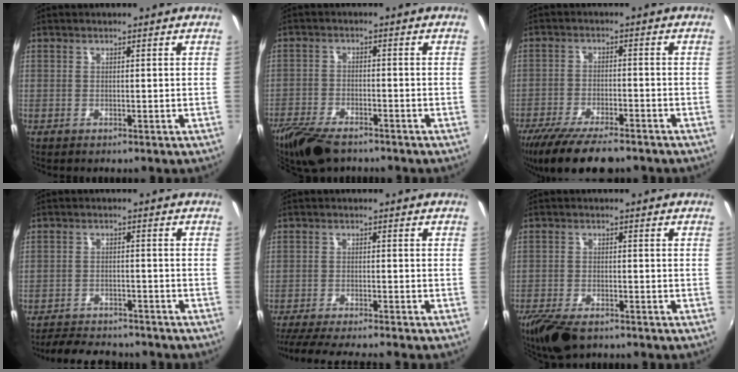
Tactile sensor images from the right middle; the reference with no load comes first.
{"total": 10.8, "force": [-8.5, 3.7, 5.5], "torque": [-0.136, -0.029, -0.156]}
{"total": 13.5, "force": [-10.7, 3.3, 7.5], "torque": [-0.161, -0.037, -0.178]}
{"total": 10.5, "force": [-9.4, 3.1, 3.5], "torque": [-0.090, -0.004, -0.137]}
{"total": 10.4, "force": [-9.3, 0.1, 4.7], "torque": [-0.109, -0.019, -0.150]}
{"total": 9.3, "force": [-7.0, 3.5, 5.0], "torque": [-0.125, -0.026, -0.128]}